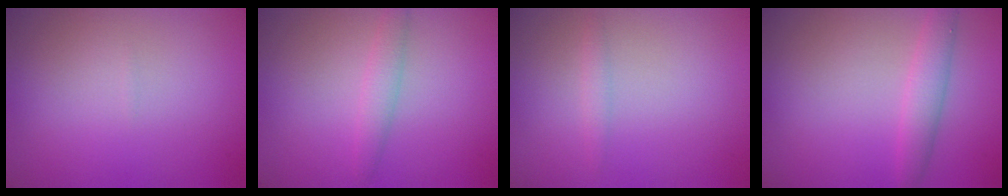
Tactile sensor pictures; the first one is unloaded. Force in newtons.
{"total": 1.7, "press": 1.7, "slide": 0.0}
{"total": 0.8, "press": 0.8, "slide": 0.0}
{"total": 2.4, "press": 2.4, "slide": 0.1}